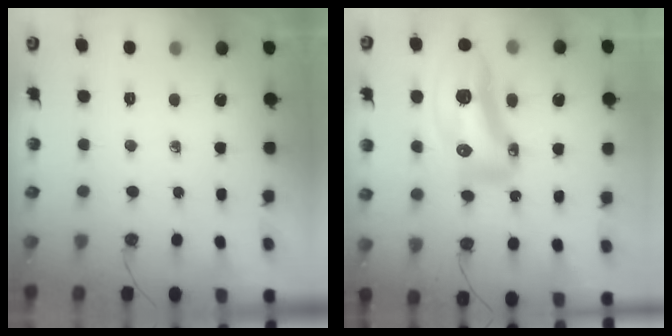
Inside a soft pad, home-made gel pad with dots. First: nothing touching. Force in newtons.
{"total": 19.0, "press": 18.8, "slide": 2.6}